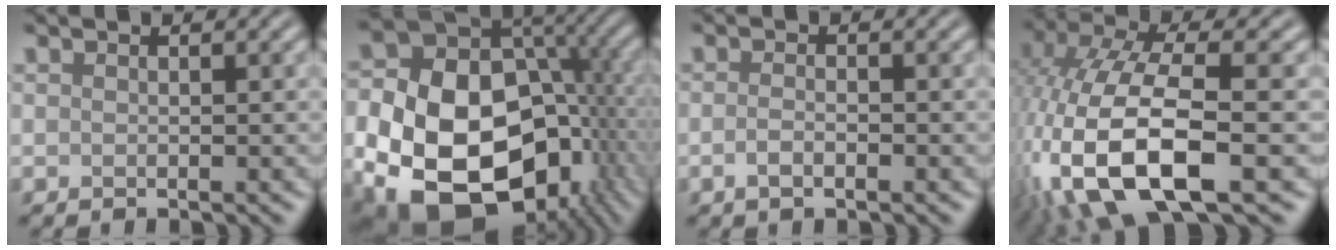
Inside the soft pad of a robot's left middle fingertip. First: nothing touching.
{"total": 20.6, "force": [-6.3, 14.5, 13.2], "torque": [-0.253, -0.032, -0.084]}
{"total": 1.4, "force": [-0.6, 0.5, 1.2], "torque": [-0.025, -0.001, -0.015]}
{"total": 12.7, "force": [-4.4, 5.2, 10.7], "torque": [-0.236, -0.004, -0.088]}